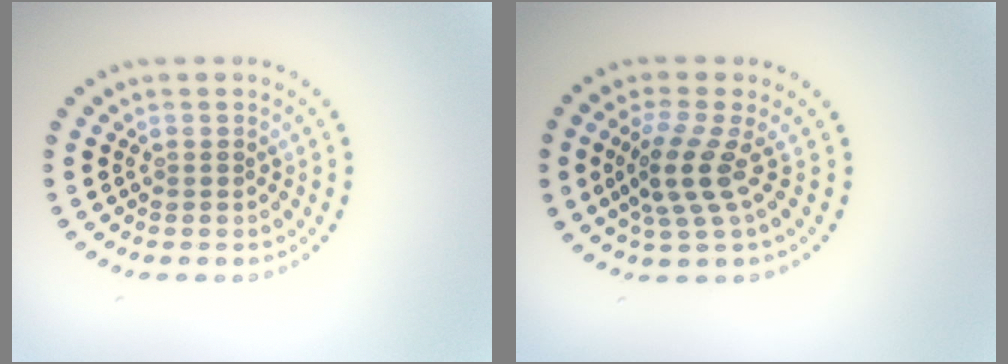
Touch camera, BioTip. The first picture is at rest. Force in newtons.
{"total": 3.5, "press": 2.7, "slide": 2.3}